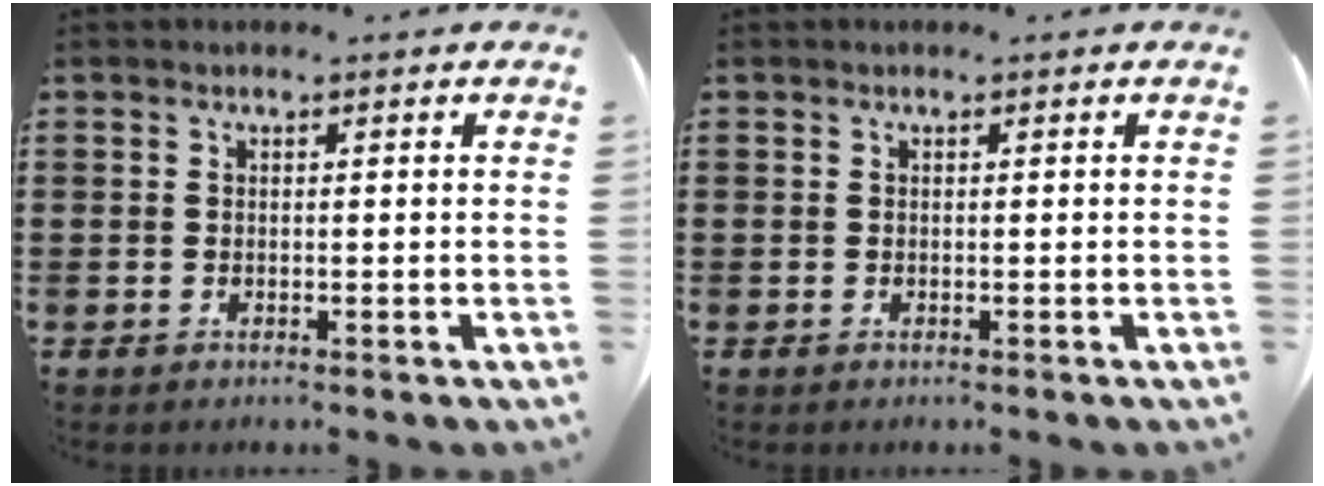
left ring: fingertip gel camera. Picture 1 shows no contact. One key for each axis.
{"total": 0.0}